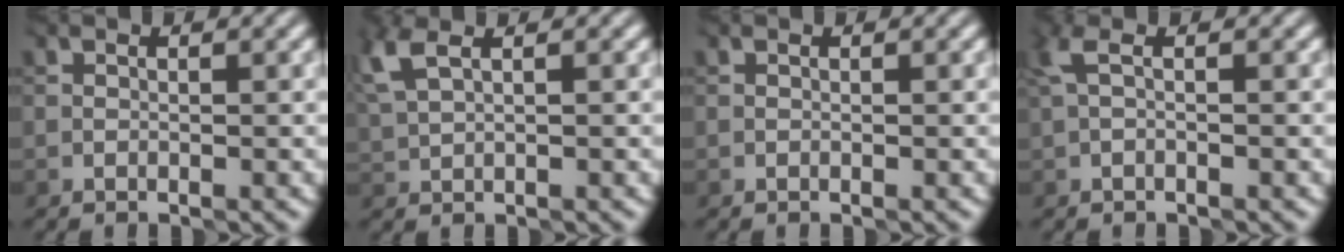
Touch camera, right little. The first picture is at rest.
{"total": 2.8, "force": [1.8, 1.2, 1.7], "torque": [-0.043, 0.003, 0.040]}
{"total": 0.0}
{"total": 1.9, "force": [0.5, 0.7, 1.7], "torque": [-0.041, 0.010, 0.004]}